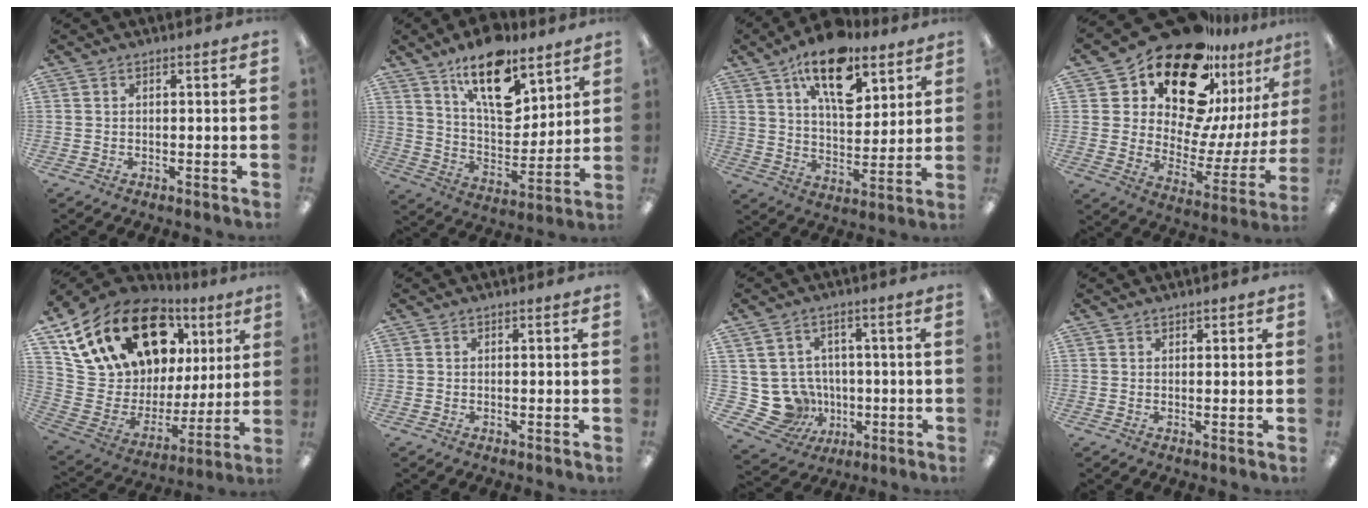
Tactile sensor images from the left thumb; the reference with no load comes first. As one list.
[{"total": 17.8, "force": [11.6, 8.3, 10.7], "torque": [-0.169, -0.058, 0.199]}, {"total": 16.7, "force": [10.4, 8.0, 10.3], "torque": [-0.158, -0.044, 0.177]}, {"total": 21.8, "force": [16.4, 10.1, 10.2], "torque": [-0.158, -0.139, 0.288]}, {"total": 22.6, "force": [14.4, 12.6, 12.0], "torque": [-0.229, -0.071, 0.270]}, {"total": 0.0}, {"total": 10.7, "force": [-1.4, 10.2, 2.8], "torque": [-0.093, 0.004, -0.012]}, {"total": 0.7, "force": [0.6, 0.5, 0.0], "torque": [0.000, 0.002, 0.011]}]